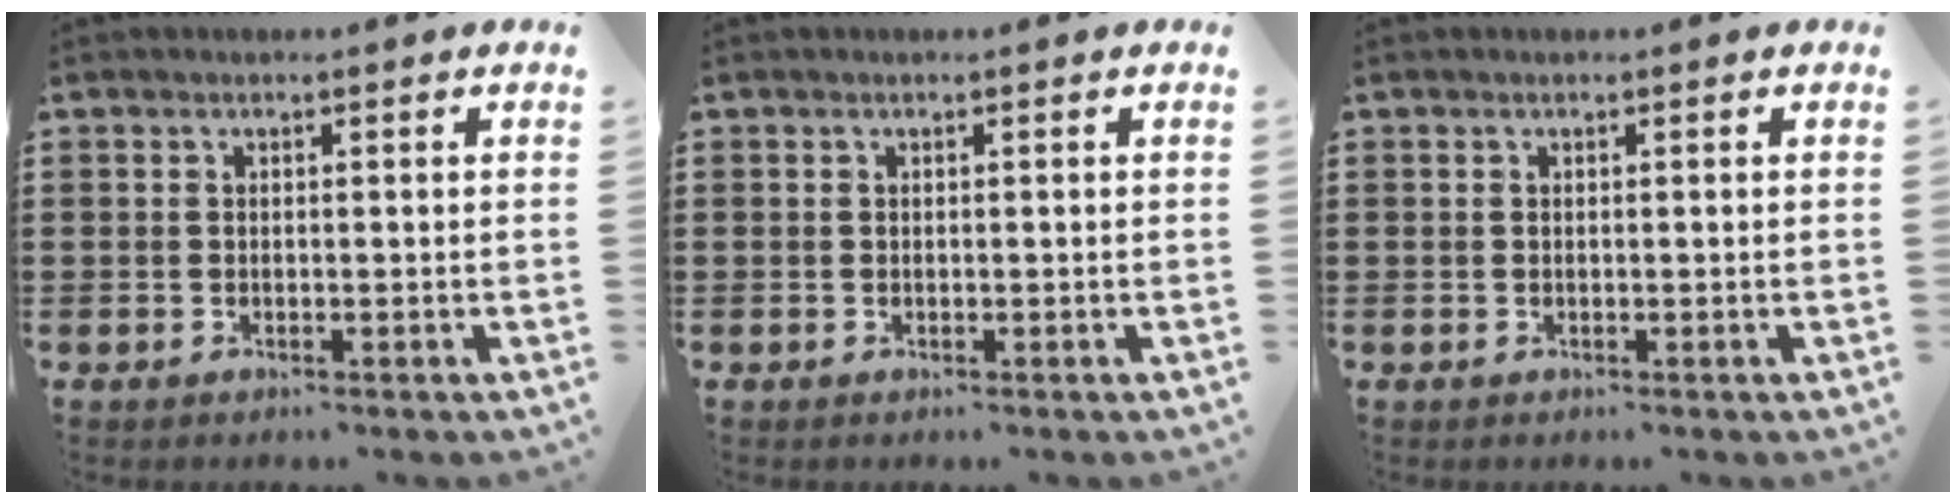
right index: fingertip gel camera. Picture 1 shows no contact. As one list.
[{"total": 0.0}, {"total": 0.0}]